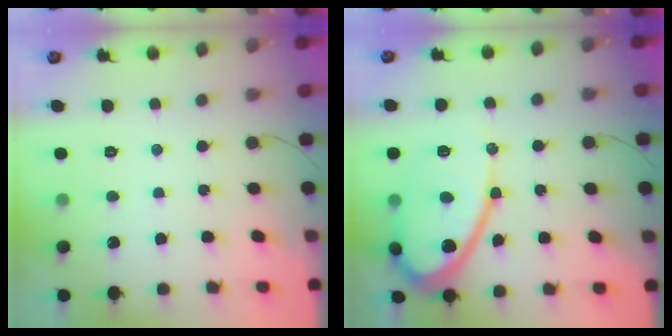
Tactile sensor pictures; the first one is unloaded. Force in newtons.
{"total": 14.6, "press": 14.5, "slide": 1.6}